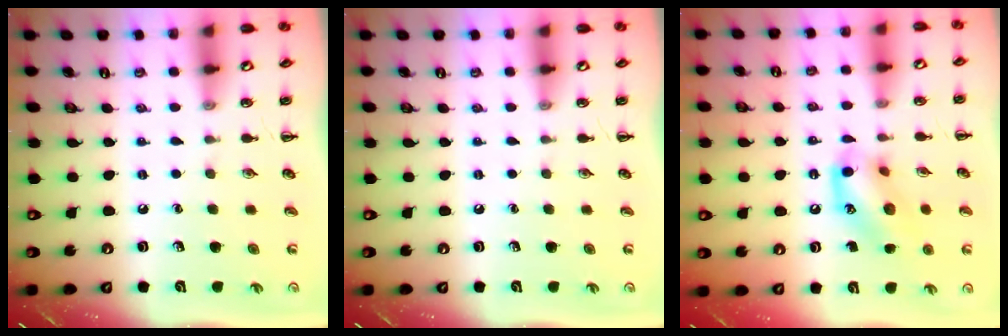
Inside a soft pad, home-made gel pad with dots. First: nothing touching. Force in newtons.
{"total": 0.0}
{"total": 14.1, "press": 14.0, "slide": 1.1}